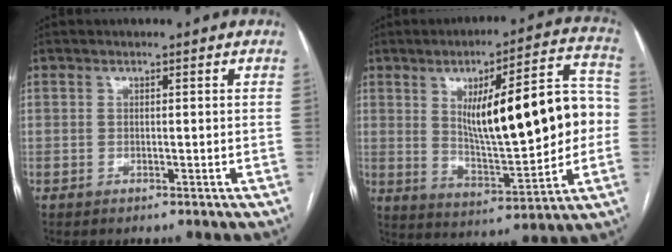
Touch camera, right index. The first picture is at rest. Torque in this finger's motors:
{"motor_torque": [1.47, 0.67, 0.61, 0.21]}